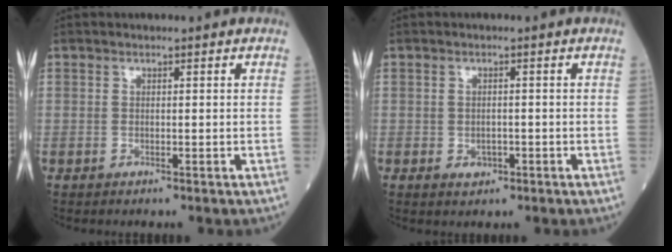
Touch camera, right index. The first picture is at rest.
{"total": 1.9, "force": [-0.8, 1.4, 1.1], "torque": [-0.014, 0.002, -0.005]}